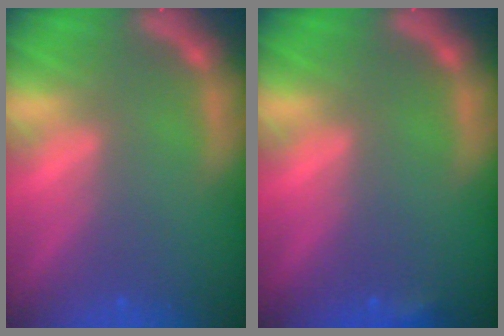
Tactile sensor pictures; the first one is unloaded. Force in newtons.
{"total": 0.9}